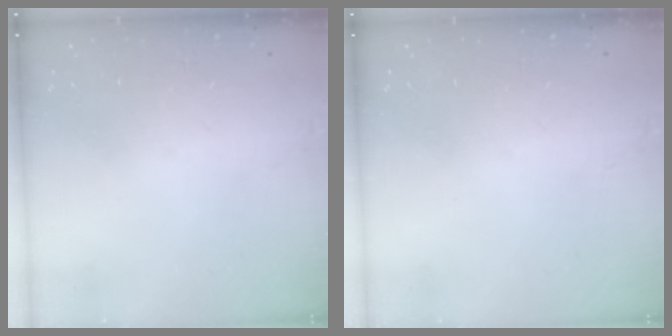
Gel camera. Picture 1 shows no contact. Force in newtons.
{"total": 0.0}